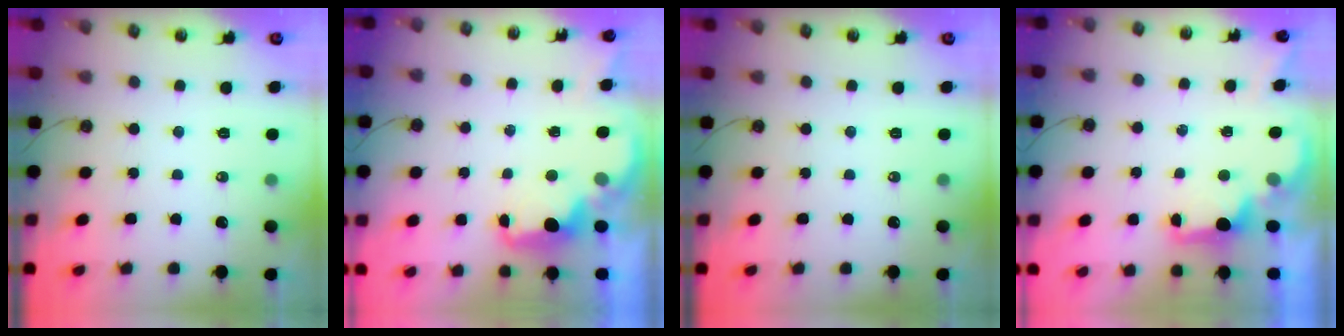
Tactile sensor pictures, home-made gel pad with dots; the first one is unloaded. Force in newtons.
{"total": 2.4, "press": 2.3, "slide": 0.7}
{"total": 0.0}
{"total": 2.0, "press": 1.9, "slide": 0.8}